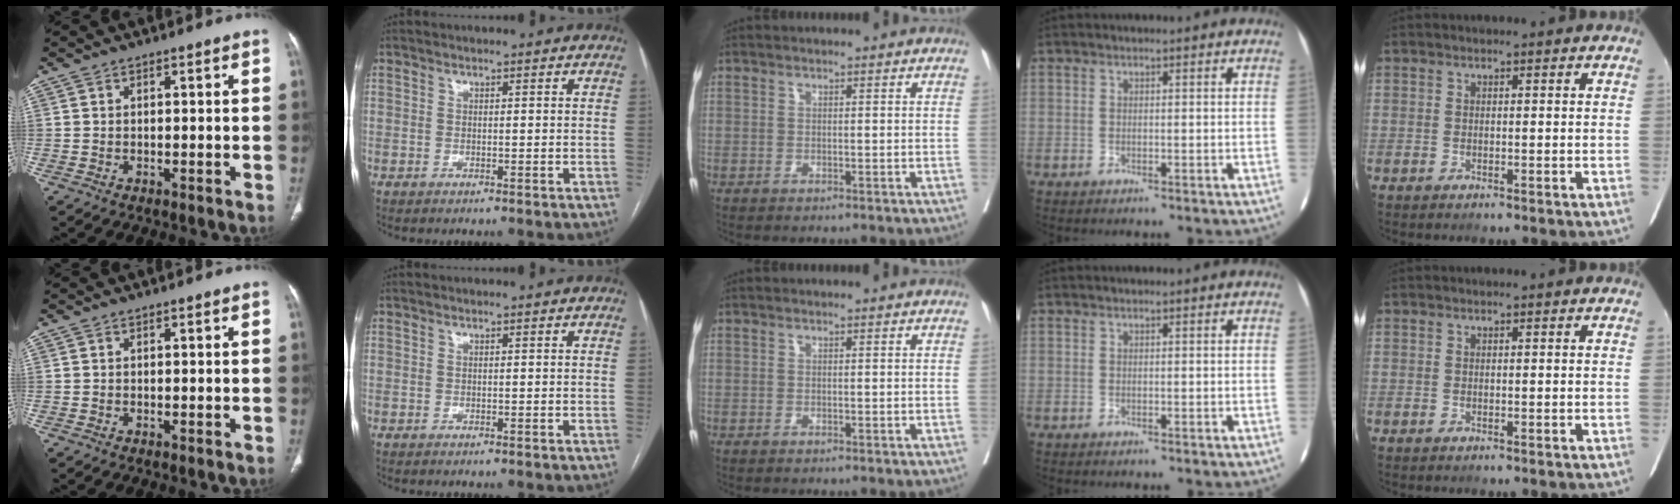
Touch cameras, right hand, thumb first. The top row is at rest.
{}